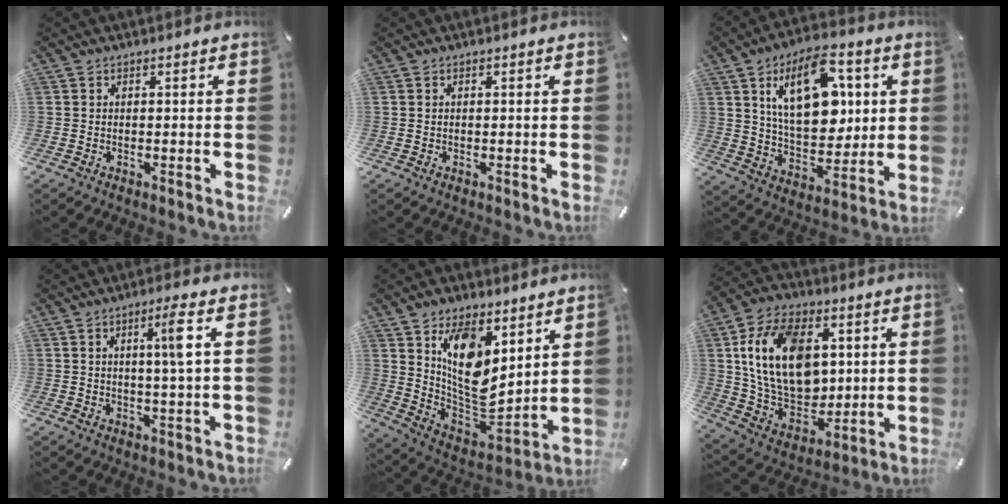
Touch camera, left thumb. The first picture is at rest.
{"total": 0.0}
{"total": 18.5, "force": [6.9, 11.1, 13.2], "torque": [-0.209, -0.010, 0.118]}
{"total": 6.0, "force": [1.7, 0.2, 5.8], "torque": [-0.107, -0.004, 0.021]}
{"total": 13.2, "force": [6.6, 8.4, 7.8], "torque": [-0.139, -0.057, 0.129]}
{"total": 20.1, "force": [4.5, 14.2, 13.5], "torque": [-0.268, -0.006, 0.086]}